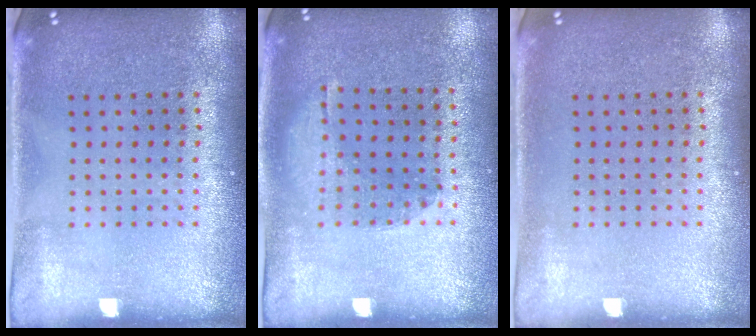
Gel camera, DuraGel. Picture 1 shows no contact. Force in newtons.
{"total": 1.2, "press": 0.8, "slide": 0.9}
{"total": 0.0}